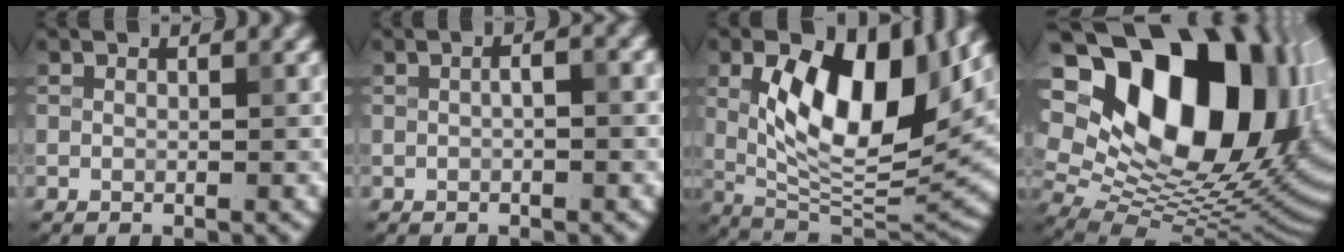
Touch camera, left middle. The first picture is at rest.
{"total": 1.8, "force": [-0.2, 0.6, 1.6], "torque": [-0.028, 0.008, 0.003]}
{"total": 11.5, "force": [1.8, 5.2, 10.1], "torque": [-0.163, -0.003, 0.032]}
{"total": 20.9, "force": [6.3, 12.6, 15.4], "torque": [-0.236, 0.036, 0.129]}